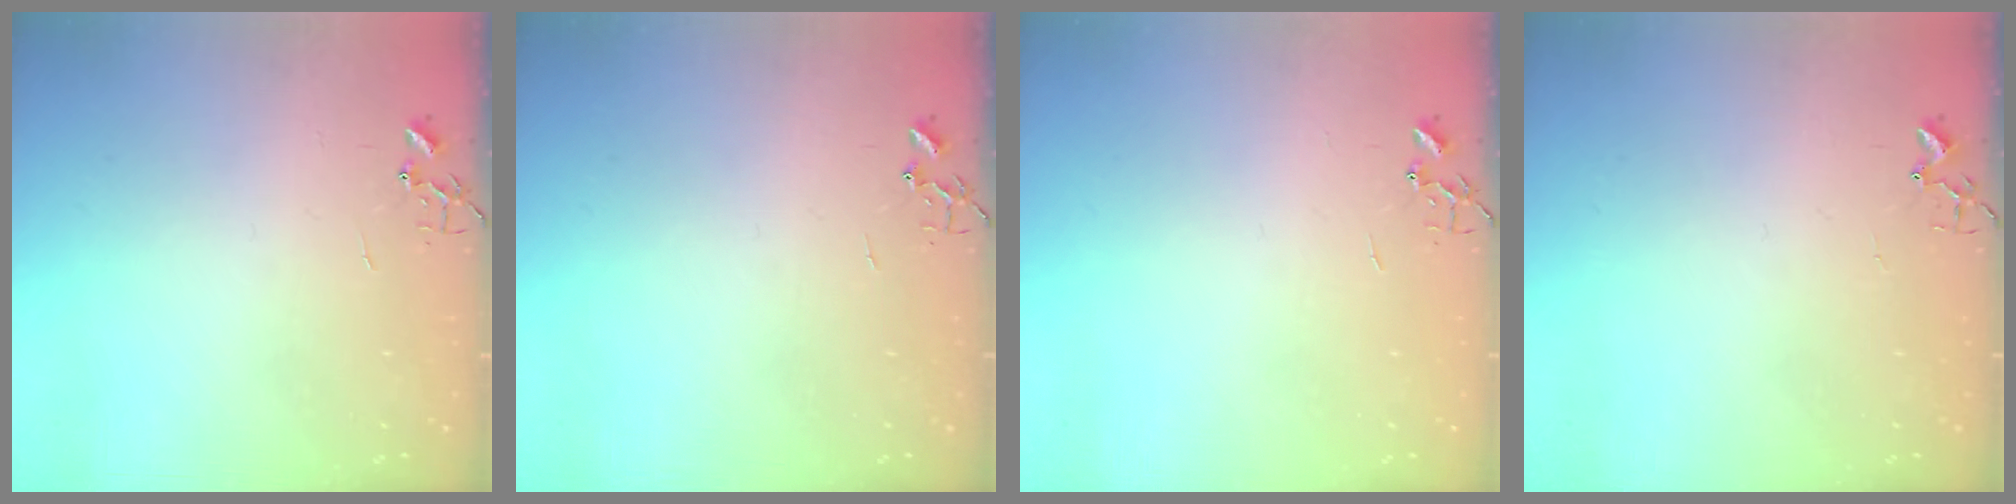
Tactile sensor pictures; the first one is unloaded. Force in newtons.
{"total": 0.0}
{"total": 0.0}
{"total": 3.3, "press": 3.3, "slide": 0.5}